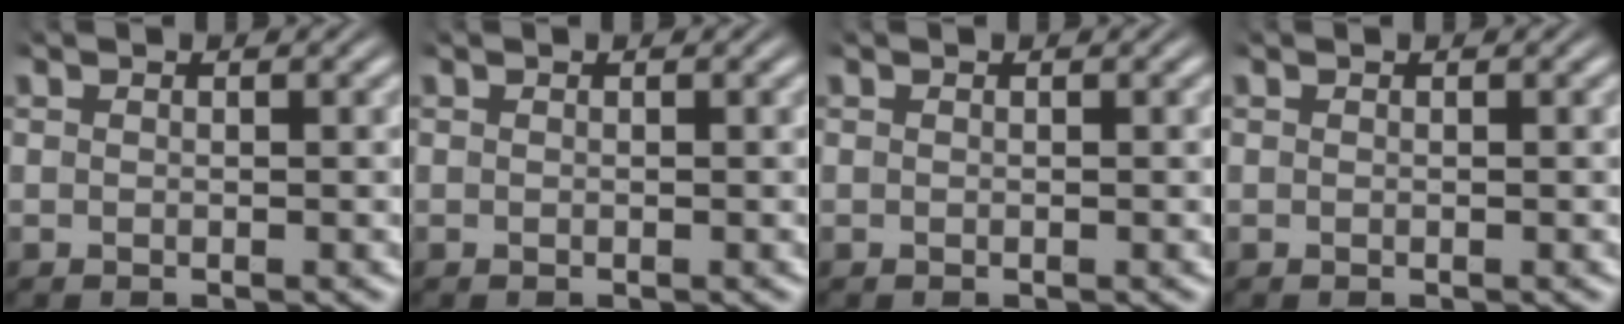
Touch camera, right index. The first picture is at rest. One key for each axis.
{"total": 0.0}
{"total": 0.0}
{"total": 0.0}